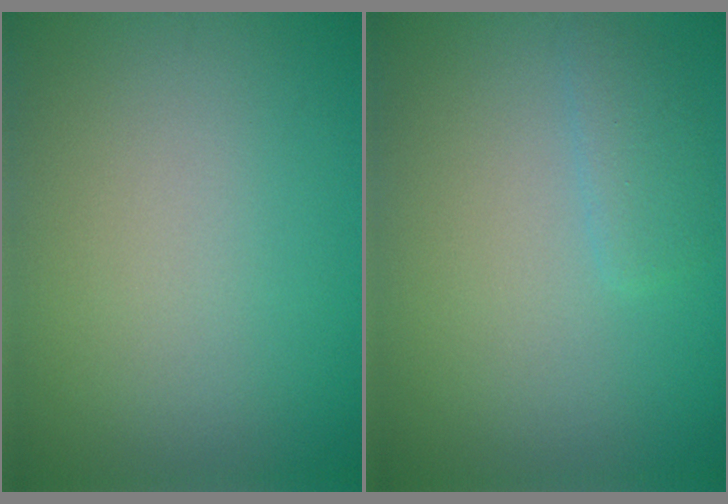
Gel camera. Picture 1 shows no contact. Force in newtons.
{"total": 1.6, "press": 1.6, "slide": 0.0}